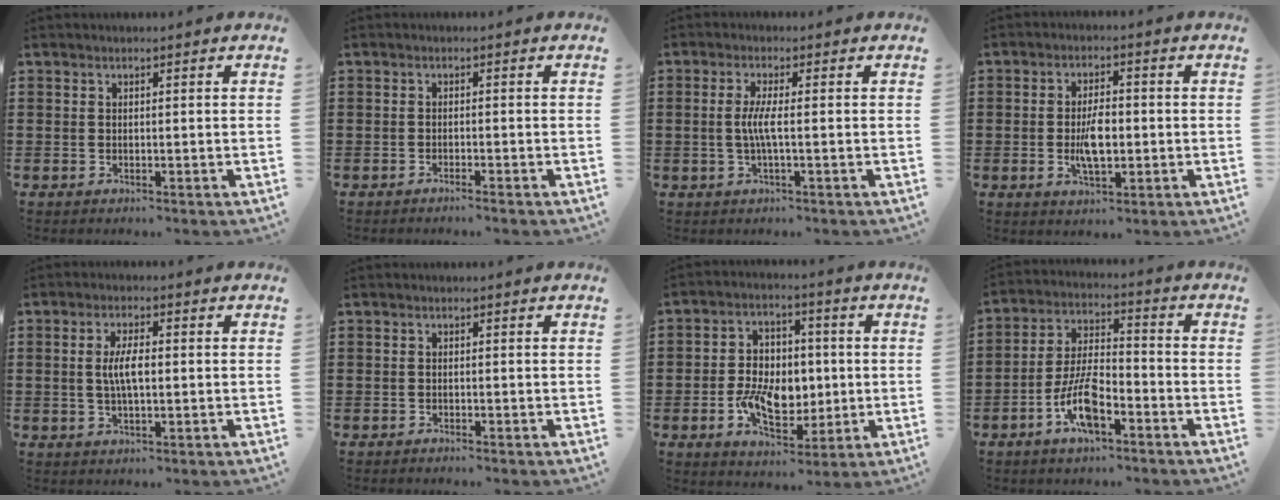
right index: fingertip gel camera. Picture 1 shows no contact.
{"total": 1.0, "force": [-1.0, -0.1, 0.3], "torque": [-0.007, 0.000, -0.019]}
{"total": 3.5, "force": [-0.4, 0.1, 3.5], "torque": [-0.080, -0.009, -0.014]}
{"total": 5.7, "force": [-0.7, 2.5, 5.1], "torque": [-0.094, -0.003, -0.017]}
{"total": 4.6, "force": [0.1, 1.5, 4.4], "torque": [-0.089, 0.000, -0.003]}
{"total": 0.6, "force": [-0.6, 0.0, 0.1], "torque": [-0.003, -0.002, -0.012]}
{"total": 8.6, "force": [-1.2, 5.9, 6.1], "torque": [-0.123, 0.003, -0.028]}
{"total": 8.7, "force": [-4.5, 3.3, 6.7], "torque": [-0.146, 0.004, -0.085]}